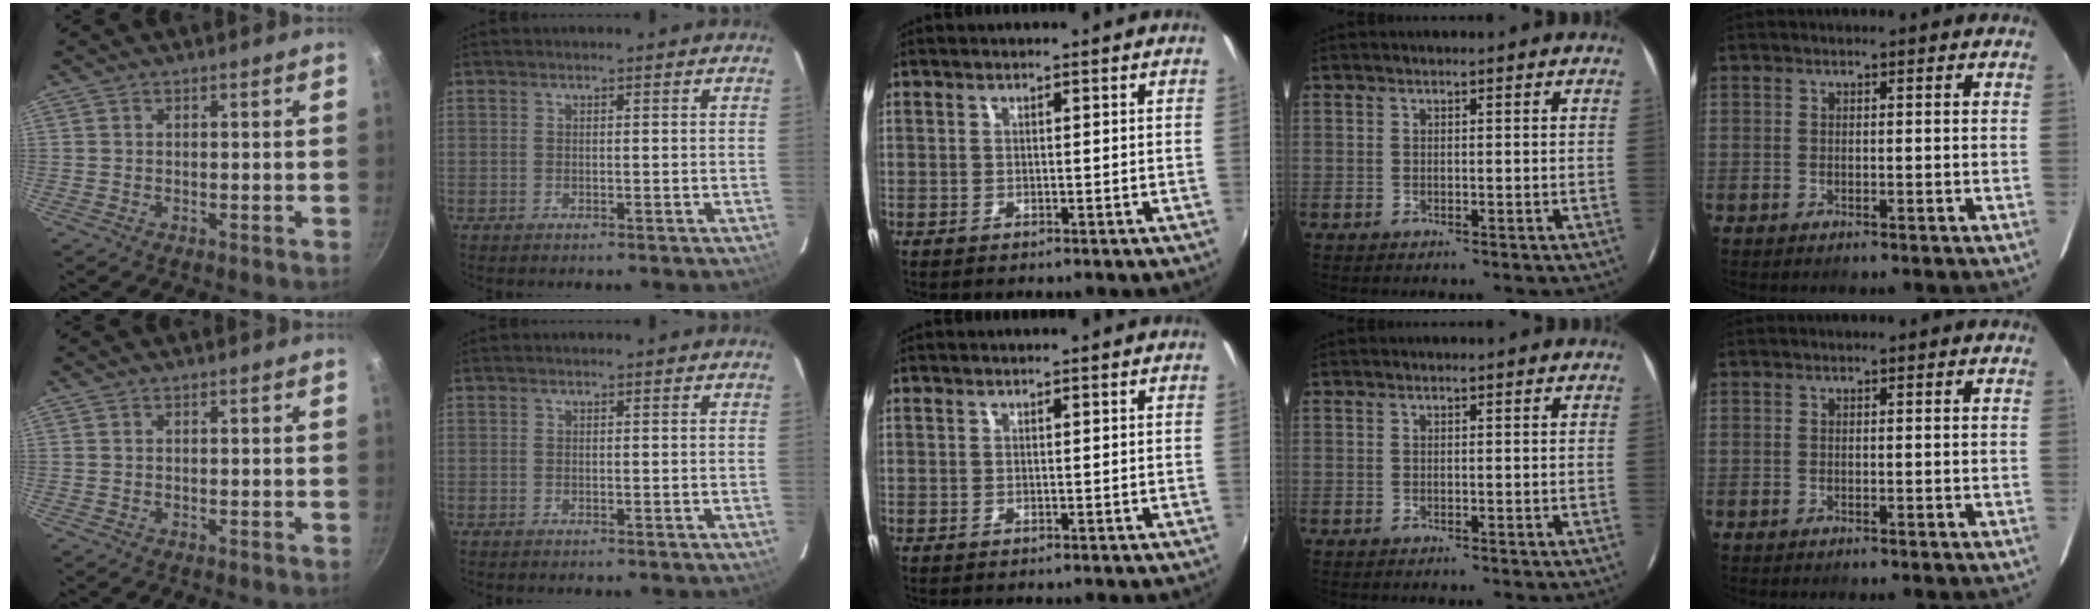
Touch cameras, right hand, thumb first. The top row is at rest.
{}